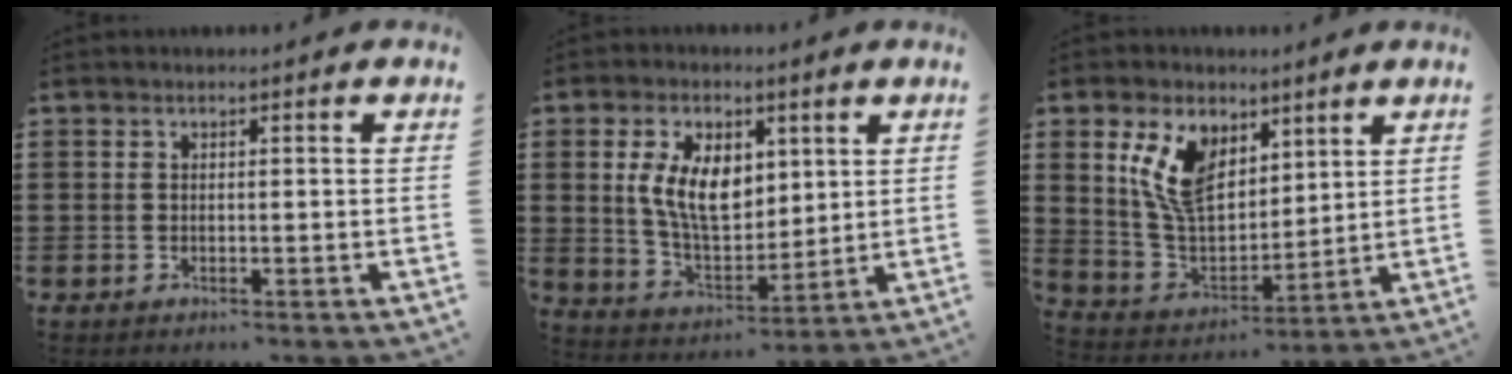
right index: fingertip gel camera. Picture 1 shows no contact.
{"total": 9.1, "force": [2.3, 5.4, 6.9], "torque": [-0.152, 0.007, 0.039]}
{"total": 9.5, "force": [4.8, 5.8, 5.8], "torque": [-0.145, 0.002, 0.092]}